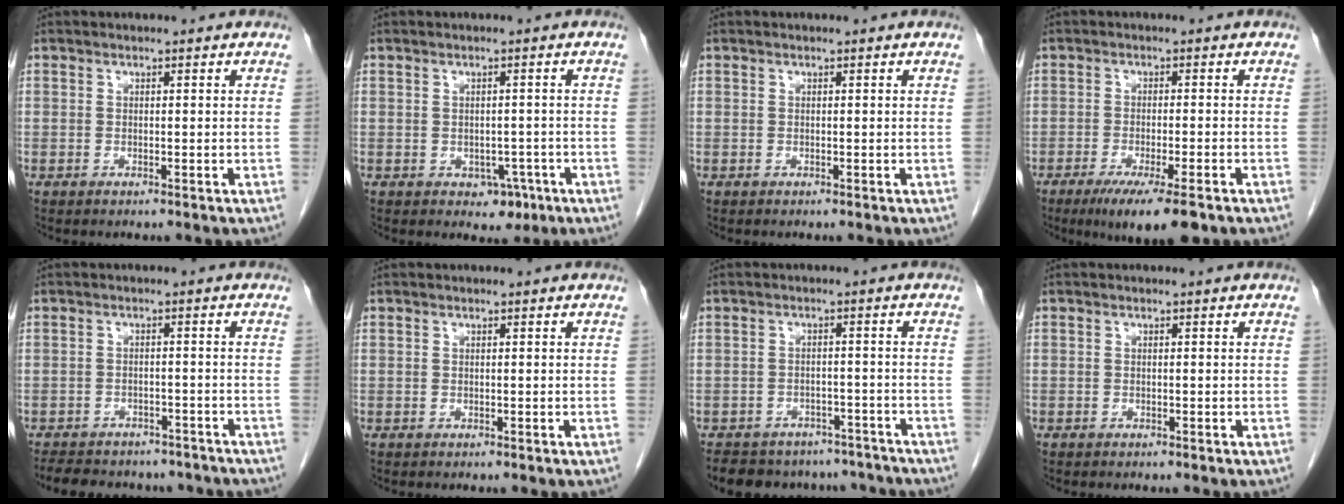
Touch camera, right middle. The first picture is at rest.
{"total": 3.1, "force": [-1.3, 2.3, 1.7], "torque": [-0.014, 0.004, -0.008]}
{"total": 0.0}
{"total": 8.8, "force": [-5.8, 1.1, 6.6], "torque": [-0.096, -0.019, -0.087]}
{"total": 15.7, "force": [-13.5, 6.0, 5.3], "torque": [-0.113, 0.001, -0.160]}
{"total": 0.0}
{"total": 15.4, "force": [-13.4, 6.3, 4.3], "torque": [-0.089, 0.007, -0.159]}
{"total": 0.7, "force": [-0.5, 0.4, 0.0], "torque": [-0.010, 0.002, -0.010]}